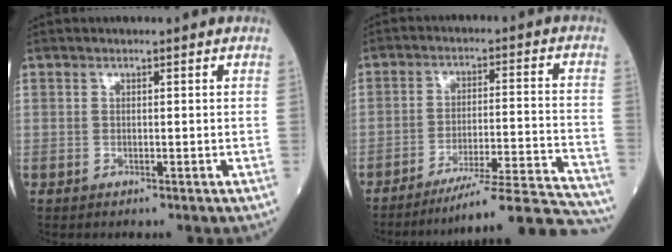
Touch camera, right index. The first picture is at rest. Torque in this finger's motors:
{"motor_torque": [-0.24, -0.60, 0.14, 0.03]}